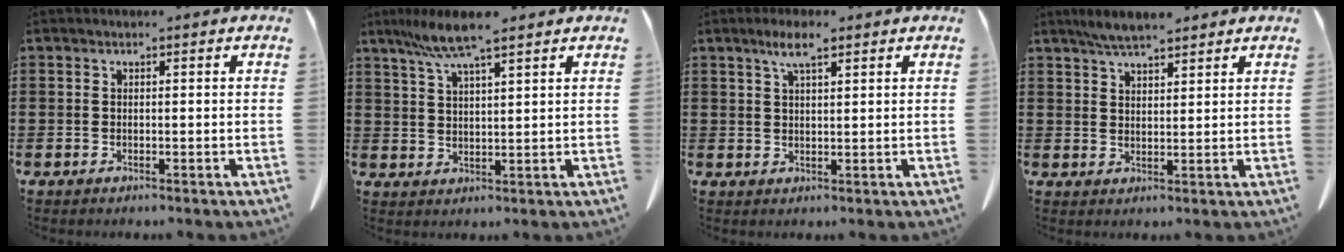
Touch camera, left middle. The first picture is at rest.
{"total": 7.3, "force": [5.1, 0.6, 5.2], "torque": [-0.112, -0.006, 0.092]}
{"total": 4.2, "force": [2.6, 0.9, 3.2], "torque": [-0.068, 0.004, 0.045]}
{"total": 4.2, "force": [3.7, 0.7, 1.9], "torque": [-0.046, -0.006, 0.069]}